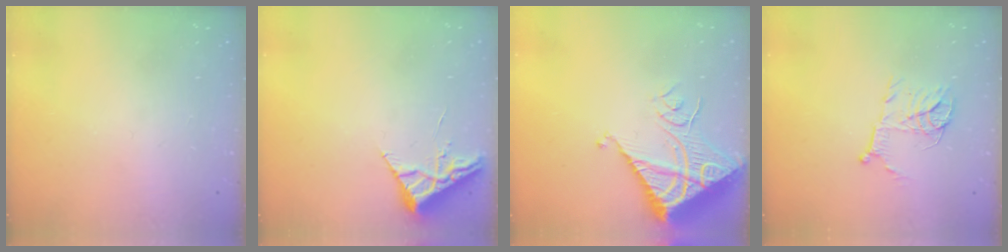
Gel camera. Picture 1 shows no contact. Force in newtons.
{"total": 3.7, "press": 3.6, "slide": 0.5}
{"total": 13.8, "press": 13.7, "slide": 1.3}
{"total": 10.4, "press": 10.4, "slide": 0.6}